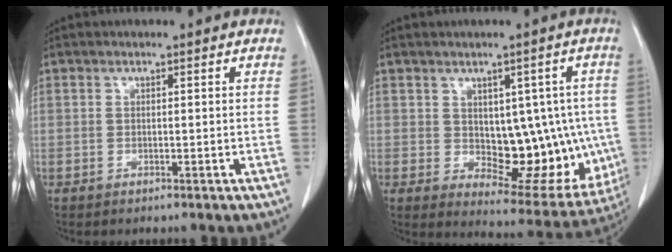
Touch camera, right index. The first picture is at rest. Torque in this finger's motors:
{"motor_torque": [0.32, 0.03, 0.16, 0.06]}